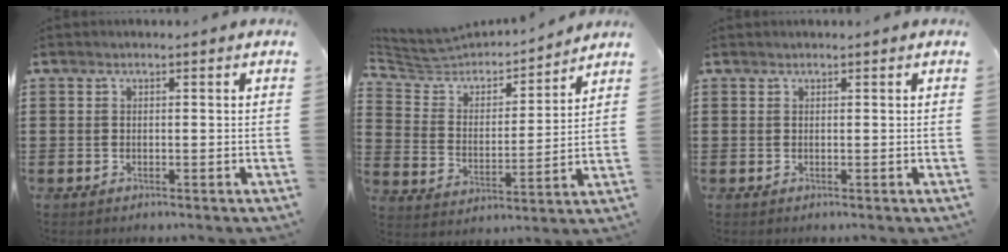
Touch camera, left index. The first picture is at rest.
{"total": 4.9, "force": [4.5, 1.7, 0.7], "torque": [-0.046, -0.036, 0.070]}
{"total": 0.0}